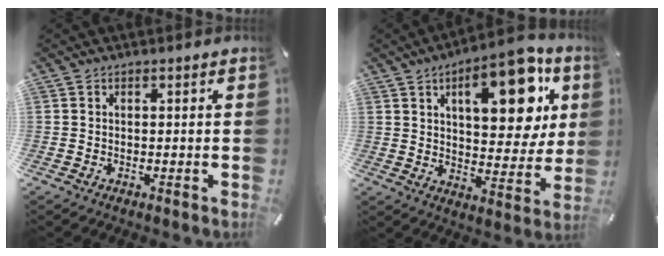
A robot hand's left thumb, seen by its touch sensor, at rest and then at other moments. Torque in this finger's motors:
{"motor_torque": [0.70, 0.71, 1.76, -0.63, 0.17]}